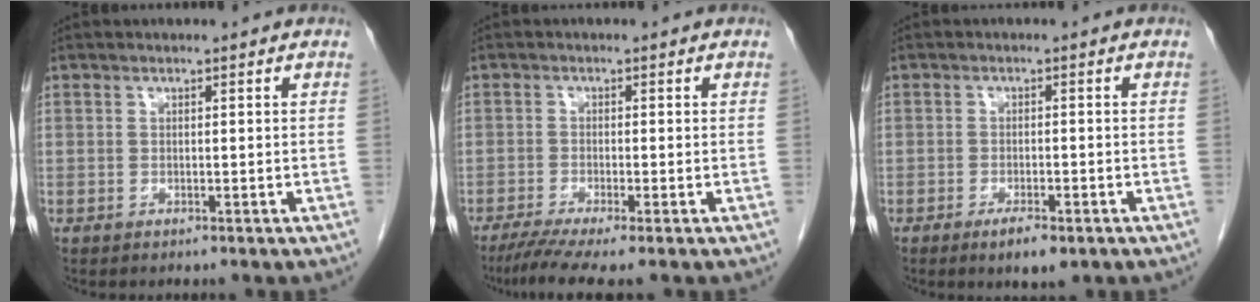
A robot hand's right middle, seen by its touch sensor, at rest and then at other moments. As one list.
[{"total": 5.4, "force": [-4.0, -0.2, 3.6], "torque": [-0.059, -0.015, -0.070]}, {"total": 3.9, "force": [-2.3, 1.0, 3.0], "torque": [-0.049, -0.004, -0.032]}]